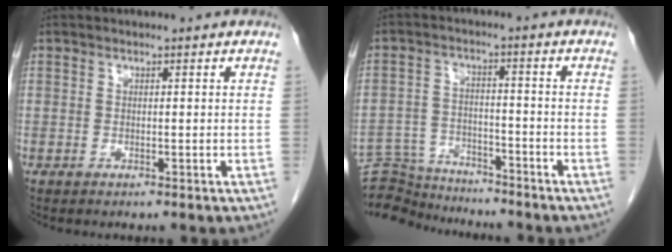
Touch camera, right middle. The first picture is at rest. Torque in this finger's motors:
{"motor_torque": [0.00, 0.03, 0.01, -0.02]}